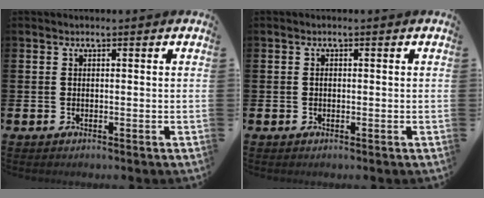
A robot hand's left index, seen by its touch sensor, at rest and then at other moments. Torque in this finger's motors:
{"motor_torque": [-0.04, 0.01, -0.02, 0.02]}